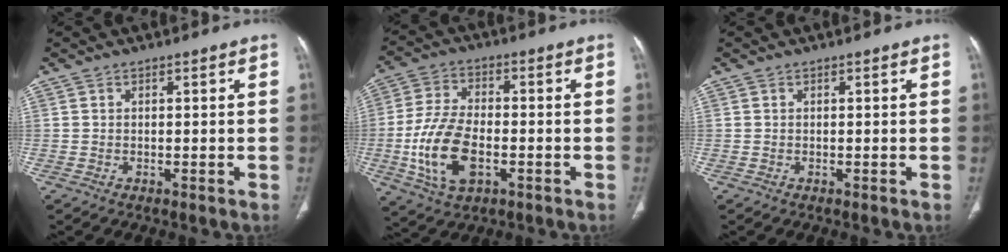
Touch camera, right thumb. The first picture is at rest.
{"total": 13.4, "force": [-3.7, 7.3, 10.7], "torque": [-0.223, 0.018, -0.070]}
{"total": 0.0}